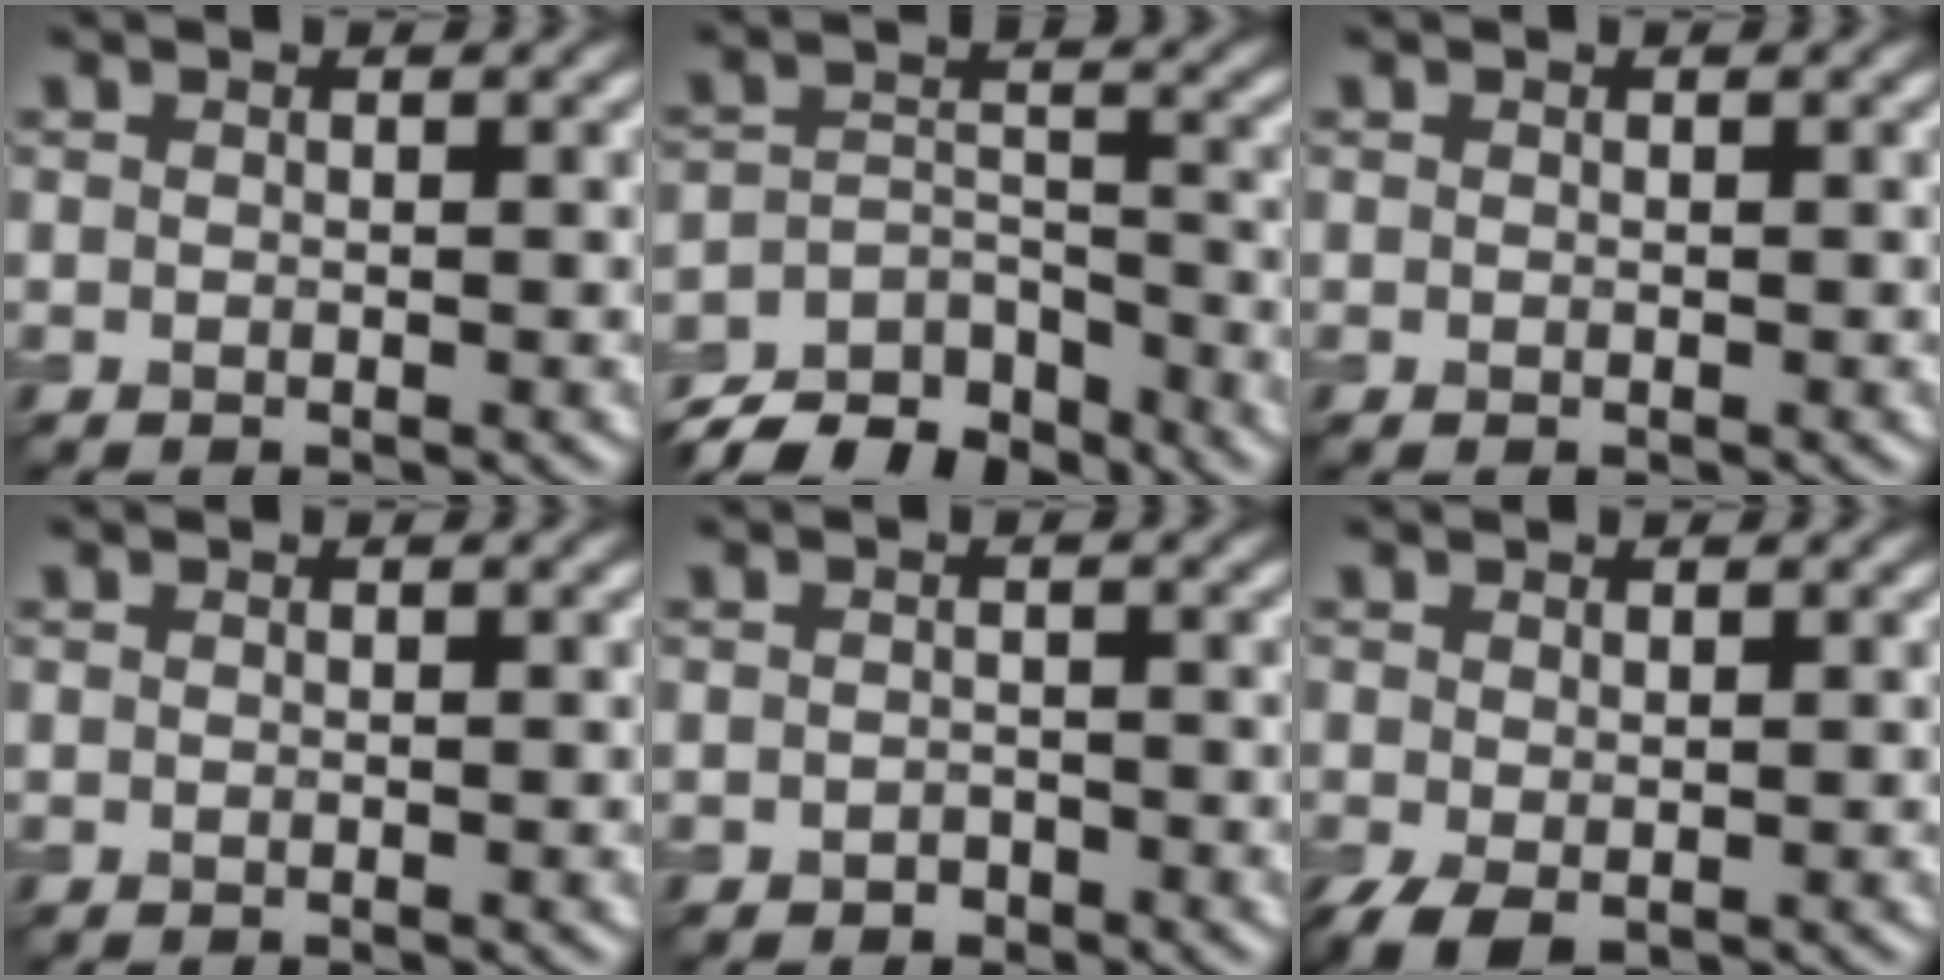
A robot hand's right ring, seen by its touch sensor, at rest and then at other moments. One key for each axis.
{"total": 8.1, "fx": -7.1, "fy": 2.7, "fz": 2.7, "tx": -0.046, "ty": -0.006, "tz": -0.121}
{"total": 0.0}
{"total": 0.0}
{"total": 0.9, "fx": -0.6, "fy": 0.6, "fz": 0.3, "tx": -0.003, "ty": -0.001, "tz": -0.009}
{"total": 2.3, "fx": -0.7, "fy": 1.4, "fz": 1.7, "tx": -0.045, "ty": -0.012, "tz": -0.011}